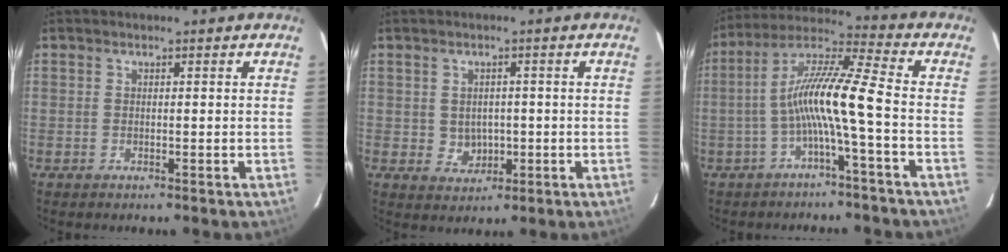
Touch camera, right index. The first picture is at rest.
{"total": 4.0, "force": [-0.2, 3.7, 1.4], "torque": [-0.027, 0.005, 0.011]}
{"total": 10.6, "force": [-3.1, -0.4, 10.1], "torque": [-0.207, 0.019, -0.060]}